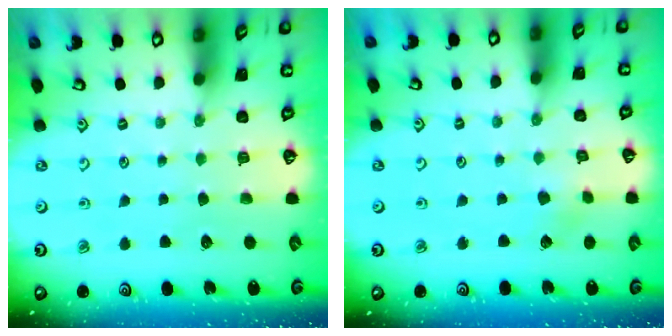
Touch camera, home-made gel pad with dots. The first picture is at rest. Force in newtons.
{"total": 2.3, "press": 2.3, "slide": 0.1}